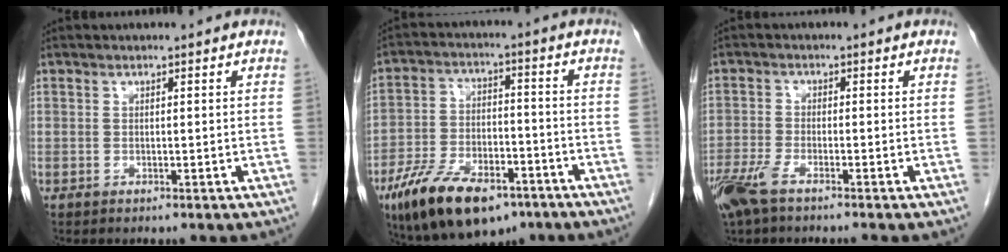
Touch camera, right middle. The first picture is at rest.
{"total": 15.6, "force": [-10.0, 6.7, 10.0], "torque": [-0.182, -0.007, -0.166]}
{"total": 5.8, "force": [-4.3, 0.9, 3.8], "torque": [-0.080, -0.013, -0.083]}